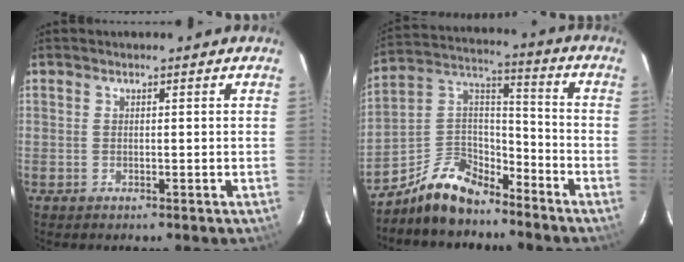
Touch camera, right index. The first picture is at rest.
{"total": 11.9, "force": [-9.4, 5.4, 5.1], "torque": [-0.118, 0.046, -0.171]}